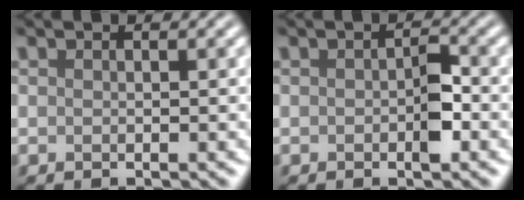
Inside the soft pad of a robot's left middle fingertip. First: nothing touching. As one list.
[{"total": 2.2, "force": [-0.5, 0.9, 1.9], "torque": [-0.029, 0.003, -0.009]}]